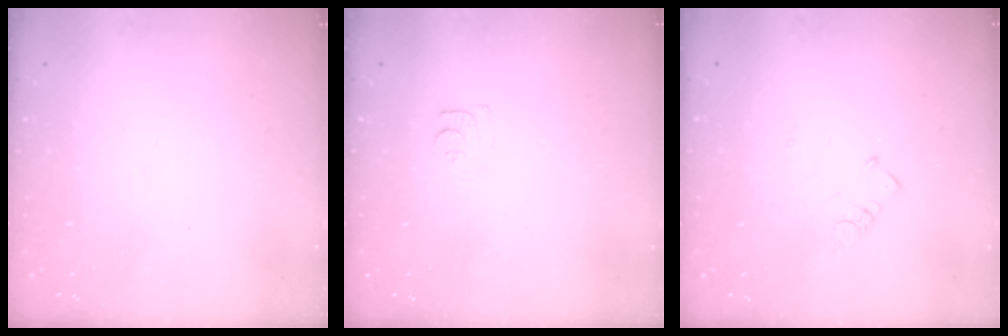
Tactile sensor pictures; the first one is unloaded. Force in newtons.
{"total": 3.7, "press": 3.6, "slide": 0.5}
{"total": 2.6, "press": 2.6, "slide": 0.5}